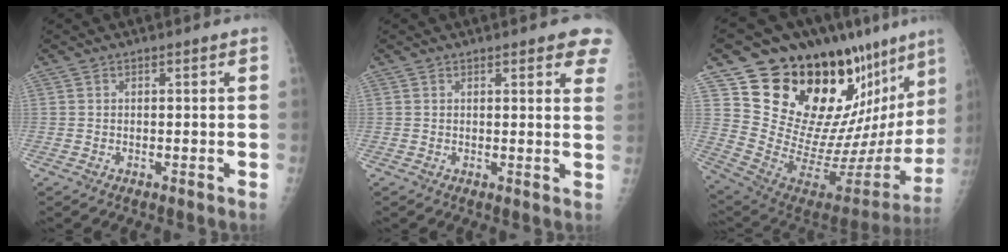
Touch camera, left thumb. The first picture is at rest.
{"total": 6.6, "force": [4.7, 1.8, 4.3], "torque": [-0.027, -0.013, 0.044]}
{"total": 31.7, "force": [21.5, 12.0, 20.0], "torque": [-0.269, -0.109, 0.332]}